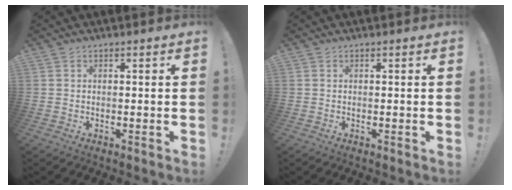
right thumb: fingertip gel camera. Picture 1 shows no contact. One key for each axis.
{"total": 0.0}